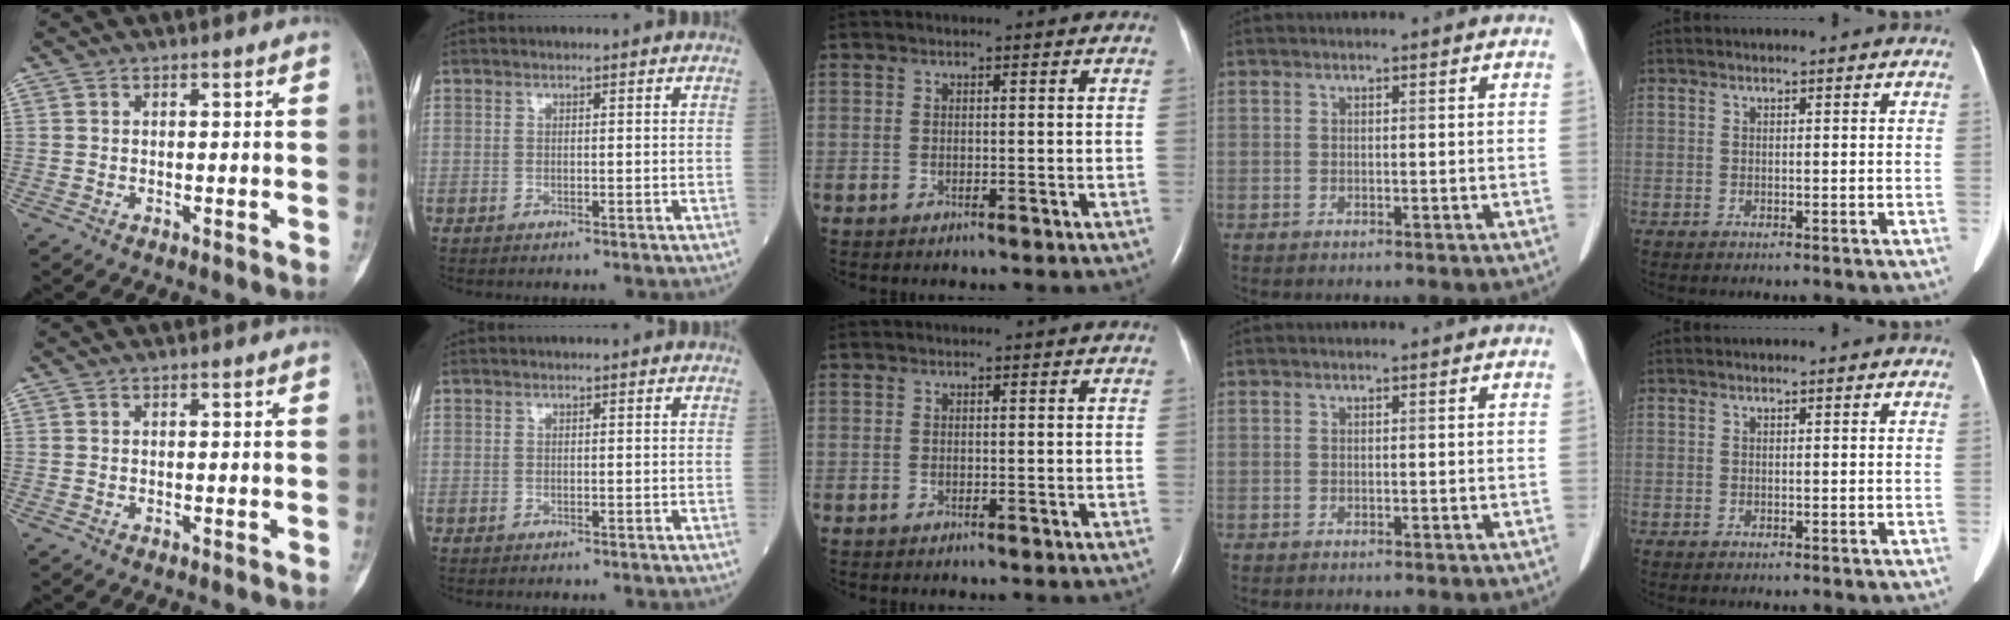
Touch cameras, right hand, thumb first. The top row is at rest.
{}